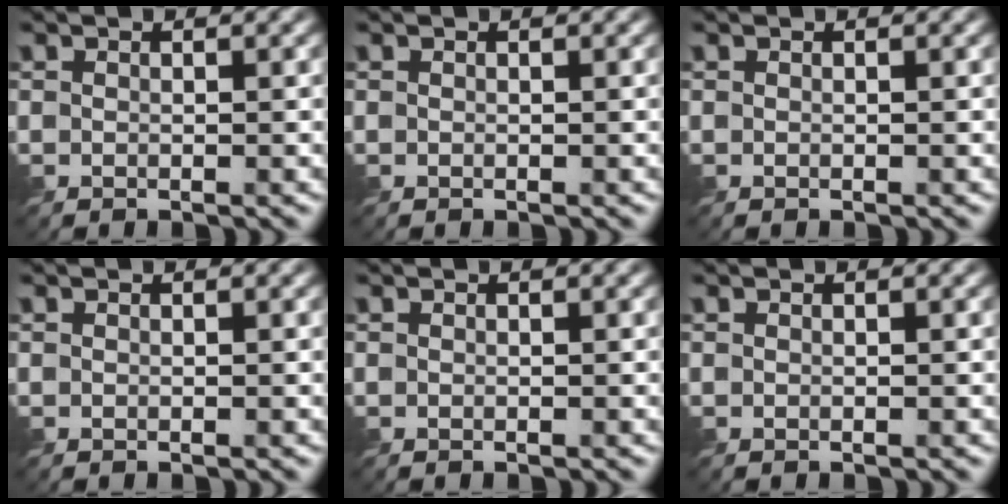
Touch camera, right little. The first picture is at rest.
{"total": 0.0}
{"total": 0.0}
{"total": 0.0}
{"total": 0.0}
{"total": 0.0}